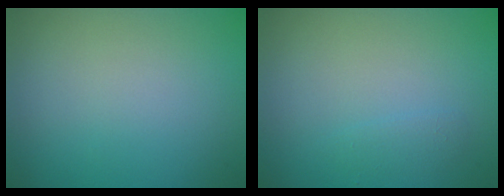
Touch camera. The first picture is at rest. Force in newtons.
{"total": 0.9, "press": 0.9, "slide": 0.0}